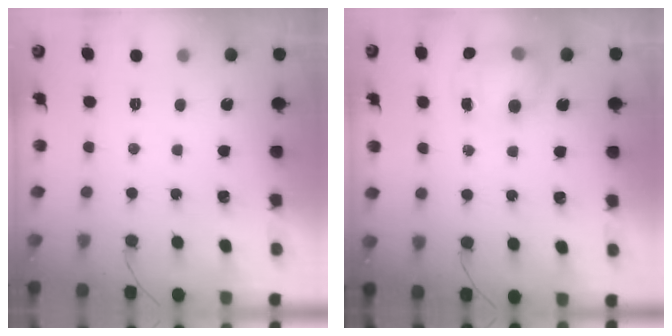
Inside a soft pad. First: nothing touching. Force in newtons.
{"total": 11.2, "press": 9.4, "slide": 6.2}